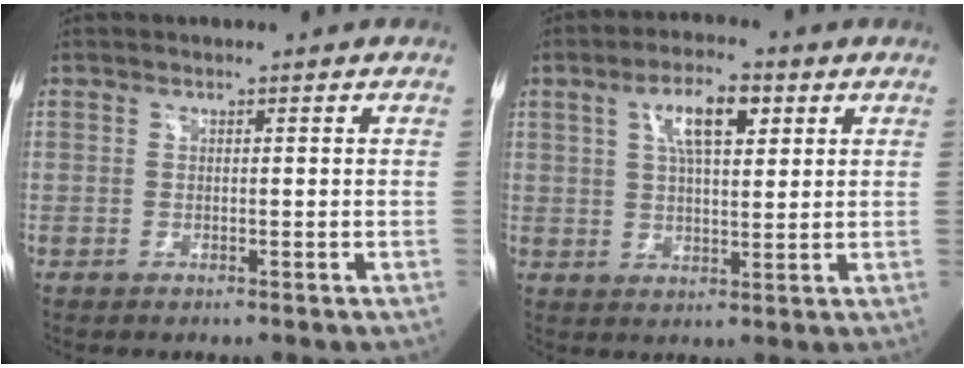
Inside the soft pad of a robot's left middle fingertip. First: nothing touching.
{"total": 8.0, "force": [3.2, 2.3, 6.9], "torque": [-0.127, 0.011, 0.056]}